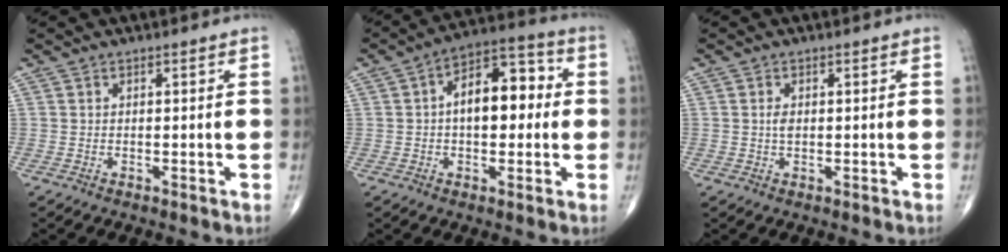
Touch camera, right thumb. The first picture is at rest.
{"total": 12.3, "force": [0.8, 7.0, 10.1], "torque": [-0.126, 0.032, 0.002]}
{"total": 1.5, "force": [0.1, 0.8, 1.2], "torque": [-0.023, -0.002, 0.002]}